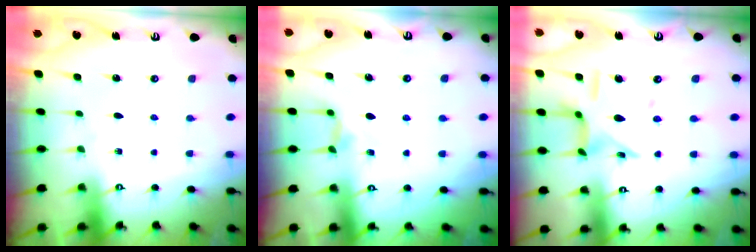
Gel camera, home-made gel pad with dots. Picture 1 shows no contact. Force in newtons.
{"total": 4.8, "press": 4.7, "slide": 0.6}
{"total": 12.5, "press": 12.5, "slide": 1.1}